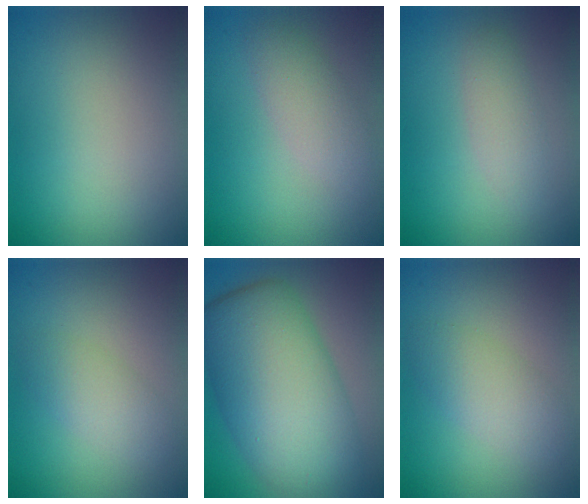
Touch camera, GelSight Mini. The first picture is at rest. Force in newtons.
{"total": 2.5, "press": 2.5, "slide": 0.1}
{"total": 2.0, "press": 2.0, "slide": 0.1}
{"total": 2.4, "press": 2.4, "slide": 0.1}
{"total": 11.9, "press": 11.9, "slide": 0.4}
{"total": 3.2, "press": 3.2, "slide": 0.1}